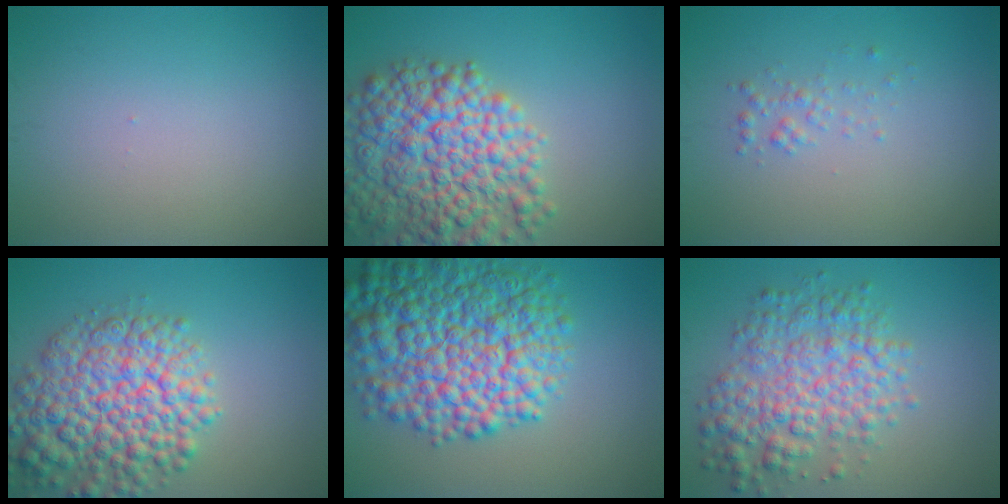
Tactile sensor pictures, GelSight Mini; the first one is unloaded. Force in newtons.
{"total": 10.3, "press": 10.3, "slide": 0.5}
{"total": 1.1, "press": 1.1, "slide": 0.1}
{"total": 9.1, "press": 9.1, "slide": 0.4}
{"total": 11.9, "press": 11.9, "slide": 0.3}
{"total": 6.3, "press": 6.3, "slide": 0.1}